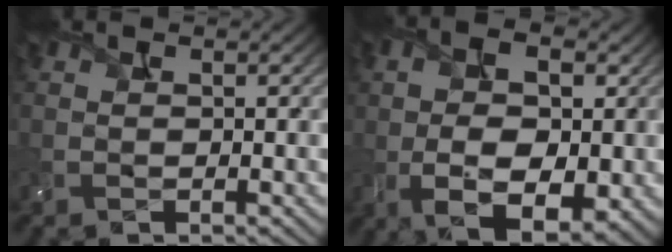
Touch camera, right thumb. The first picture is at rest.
{"total": 10.2, "force": [0.0, 5.9, 8.3], "torque": [-0.156, 0.005, -0.001]}